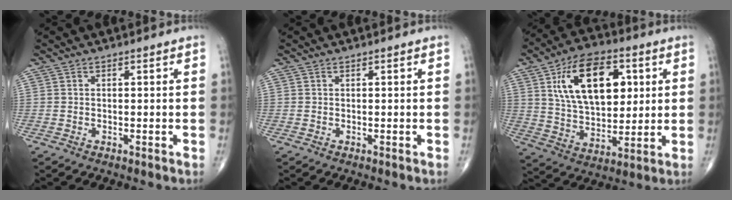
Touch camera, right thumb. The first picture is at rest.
{"total": 0.0}
{"total": 19.1, "force": [5.9, 10.9, 14.5], "torque": [-0.208, -0.012, 0.105]}